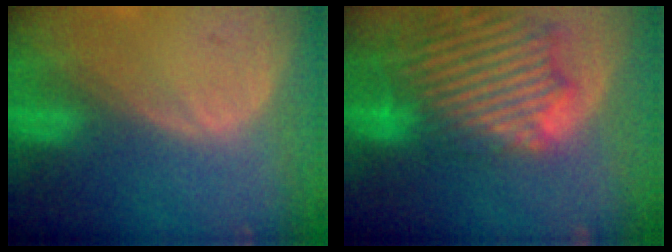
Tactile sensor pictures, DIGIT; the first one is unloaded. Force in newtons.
{"total": 14.6, "press": 12.5, "slide": 7.5}